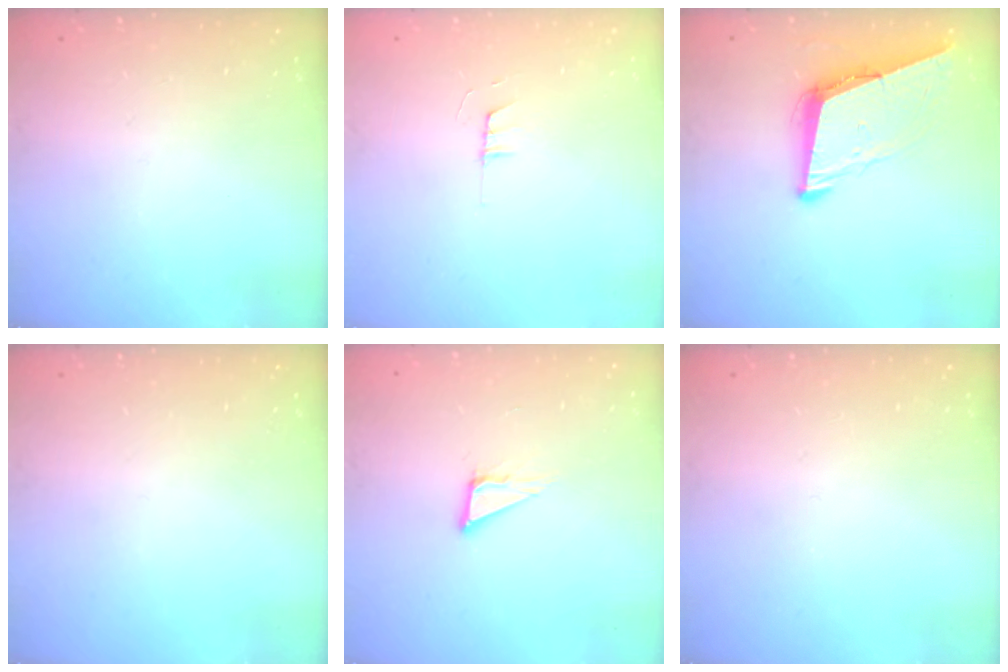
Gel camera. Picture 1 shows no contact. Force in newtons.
{"total": 4.0, "press": 4.0, "slide": 0.4}
{"total": 8.6, "press": 7.7, "slide": 3.8}
{"total": 0.0}
{"total": 5.0, "press": 5.0, "slide": 0.2}
{"total": 0.0}